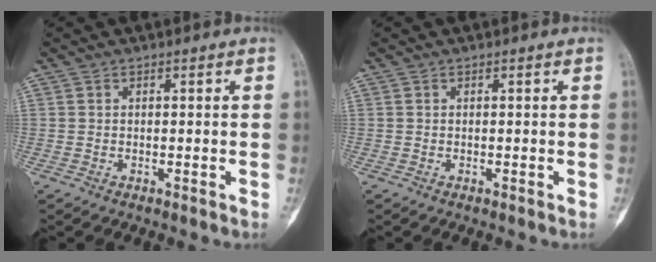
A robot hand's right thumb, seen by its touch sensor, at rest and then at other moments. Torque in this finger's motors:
{"motor_torque": [-0.02, -0.02, 0.00, 0.00, 0.00]}